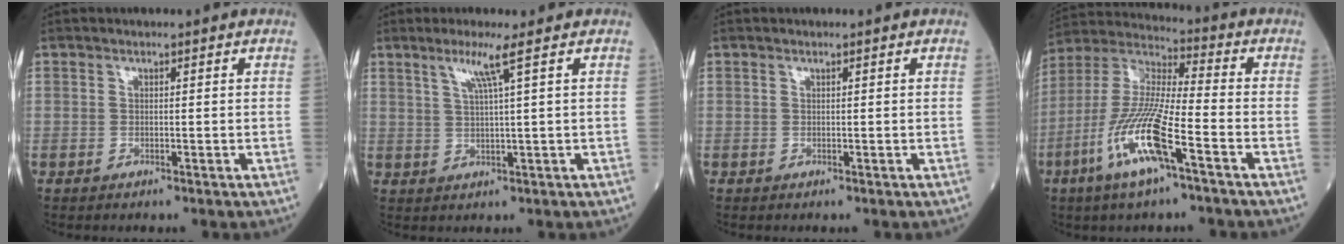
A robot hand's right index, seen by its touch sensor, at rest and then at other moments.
{"total": 4.0, "force": [2.1, -1.1, 3.3], "torque": [-0.068, -0.004, 0.043]}
{"total": 0.0}
{"total": 14.4, "force": [-6.3, 1.8, 12.8], "torque": [-0.272, -0.012, -0.124]}